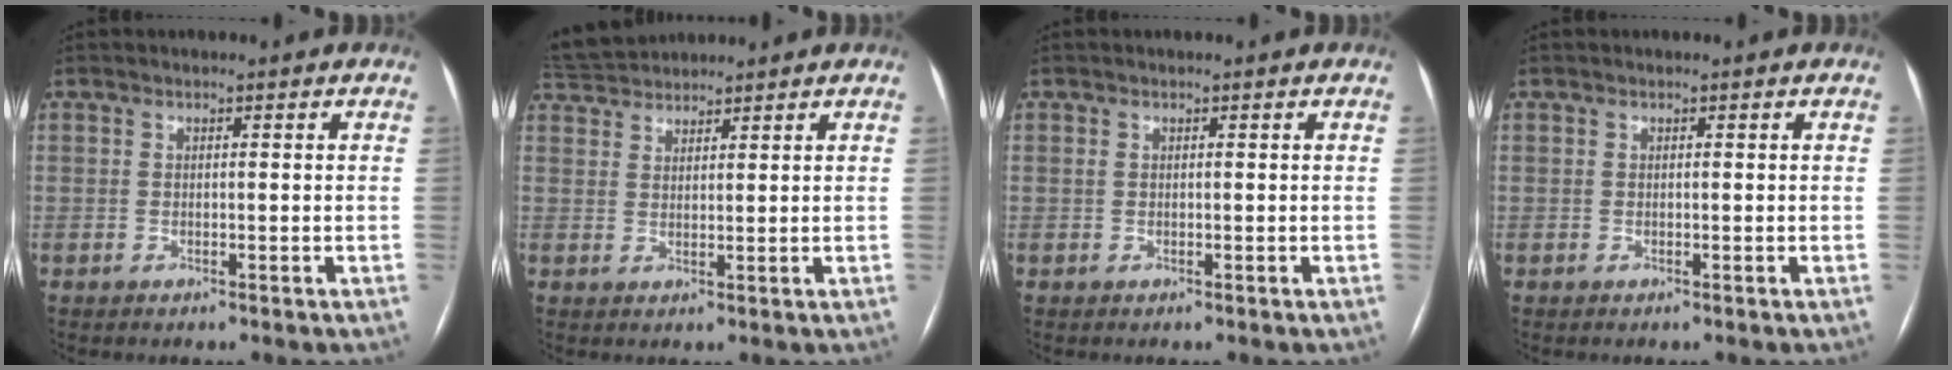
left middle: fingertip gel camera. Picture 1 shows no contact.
{"total": 5.7, "force": [5.6, 1.0, 0.9], "torque": [-0.024, 0.034, 0.104]}
{"total": 0.0}
{"total": 0.0}